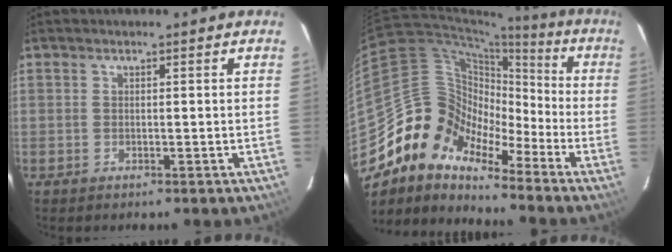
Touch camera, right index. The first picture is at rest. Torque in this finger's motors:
{"motor_torque": [1.09, -1.05, 0.34, -0.04]}